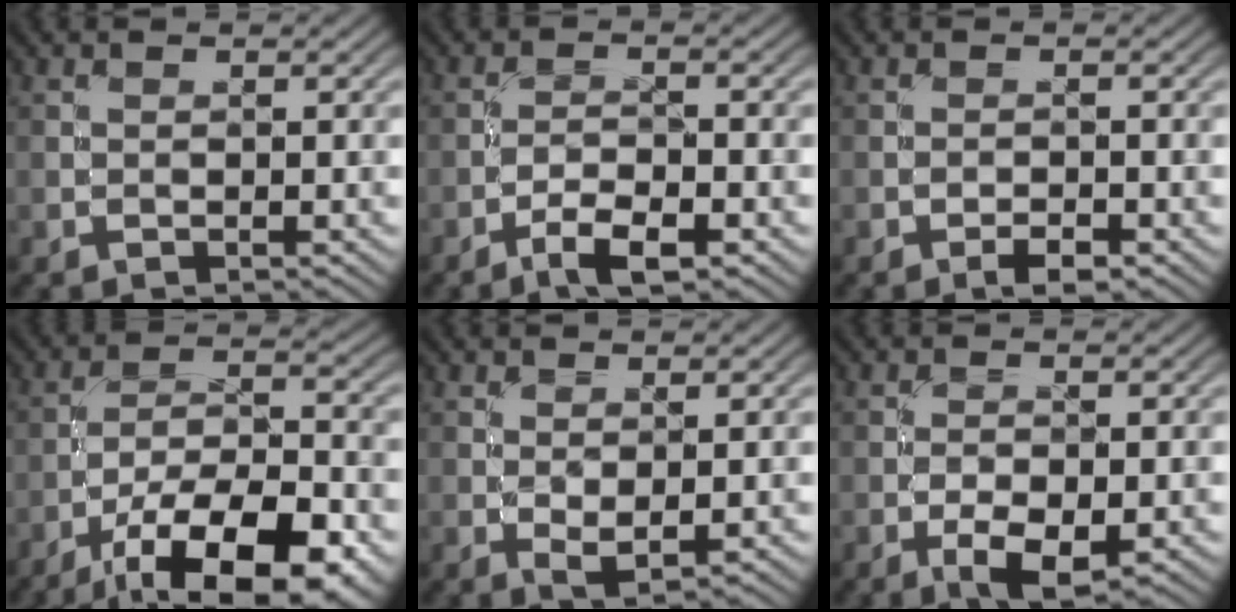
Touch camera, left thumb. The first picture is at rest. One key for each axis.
{"total": 4.2, "fx": -2.8, "fy": 1.1, "fz": 3.0, "tx": -0.056, "ty": 0.004, "tz": -0.054}
{"total": 2.1, "fx": -1.3, "fy": 0.7, "fz": 1.4, "tx": -0.024, "ty": 0.002, "tz": -0.027}
{"total": 16.3, "fx": -10.0, "fy": 5.8, "fz": 11.4, "tx": -0.185, "ty": -0.025, "tz": -0.155}
{"total": 2.0, "fx": 0.2, "fy": 1.0, "fz": 1.7, "tx": -0.033, "ty": -0.006, "tz": 0.006}
{"total": 4.4, "fx": -1.8, "fy": 1.7, "fz": 3.6, "tx": -0.059, "ty": -0.001, "tz": -0.031}